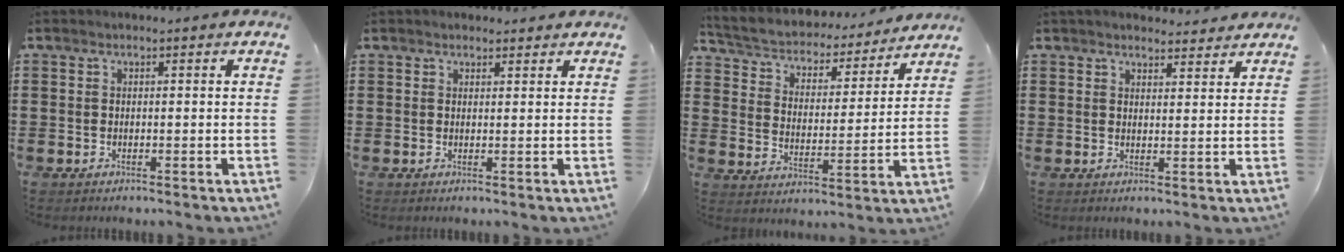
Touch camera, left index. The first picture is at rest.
{"total": 1.3, "force": [1.2, 0.4, 0.1], "torque": [-0.004, 0.003, 0.023]}
{"total": 4.1, "force": [4.0, 1.1, 0.5], "torque": [-0.034, -0.032, 0.060]}
{"total": 2.9, "force": [2.8, 0.6, 0.4], "torque": [-0.016, -0.005, 0.052]}